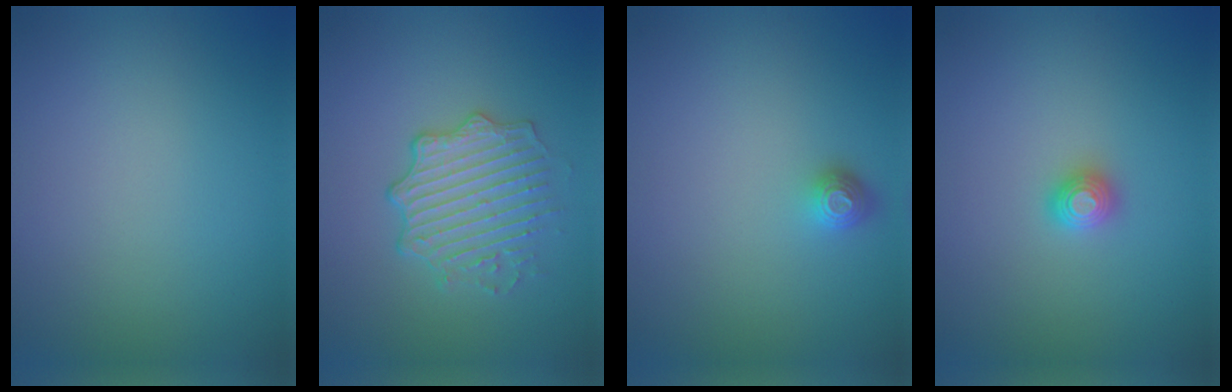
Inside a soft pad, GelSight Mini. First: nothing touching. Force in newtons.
{"total": 4.0, "press": 3.7, "slide": 1.6}
{"total": 1.3, "press": 1.1, "slide": 0.7}
{"total": 1.2, "press": 1.2, "slide": 0.2}